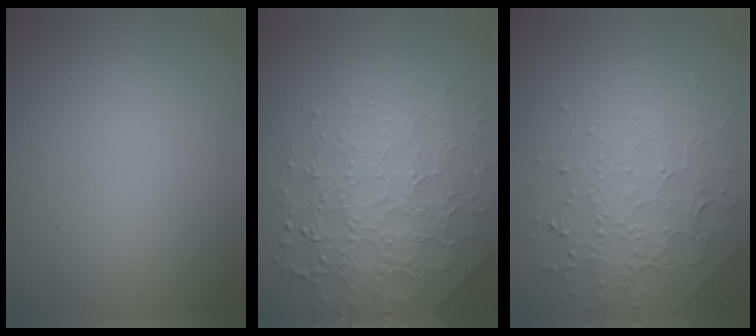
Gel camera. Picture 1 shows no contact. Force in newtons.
{"total": 6.7, "press": 4.9, "slide": 4.5}
{"total": 4.5, "press": 3.1, "slide": 3.3}